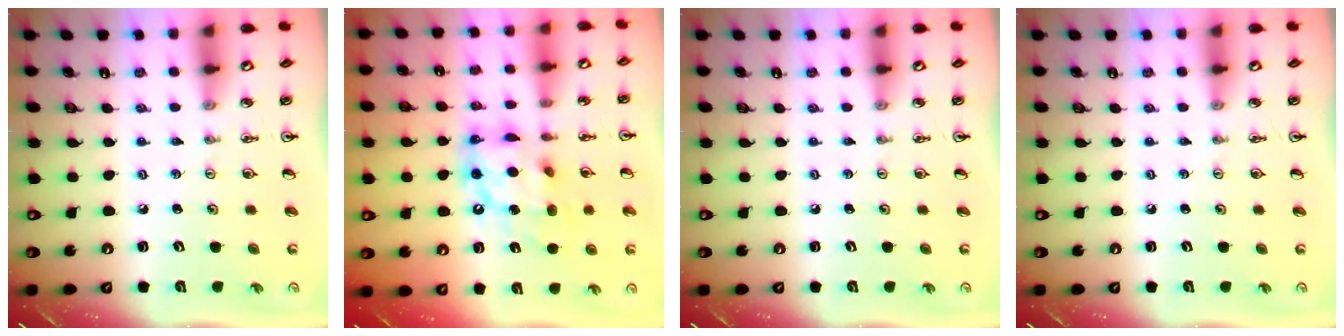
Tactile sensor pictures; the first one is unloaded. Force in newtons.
{"total": 13.3, "press": 13.3, "slide": 1.1}
{"total": 0.0}
{"total": 0.0}